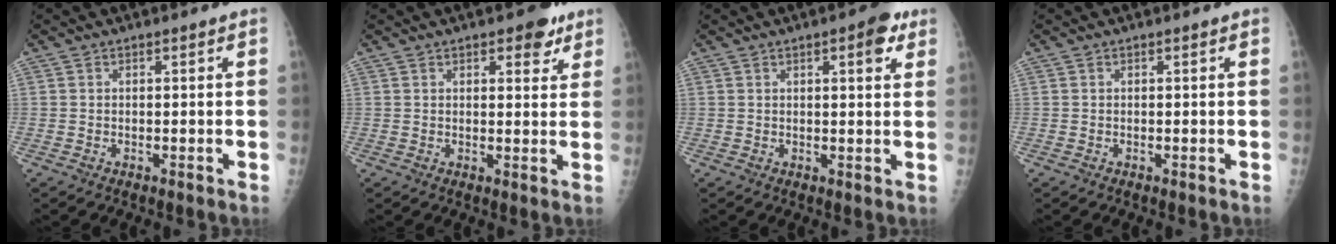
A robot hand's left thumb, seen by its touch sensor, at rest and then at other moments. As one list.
[{"total": 5.3, "force": [3.1, 2.4, 3.5], "torque": [-0.023, -0.012, 0.034]}, {"total": 5.0, "force": [2.6, 1.6, 4.0], "torque": [-0.040, -0.007, 0.027]}, {"total": 0.0}]